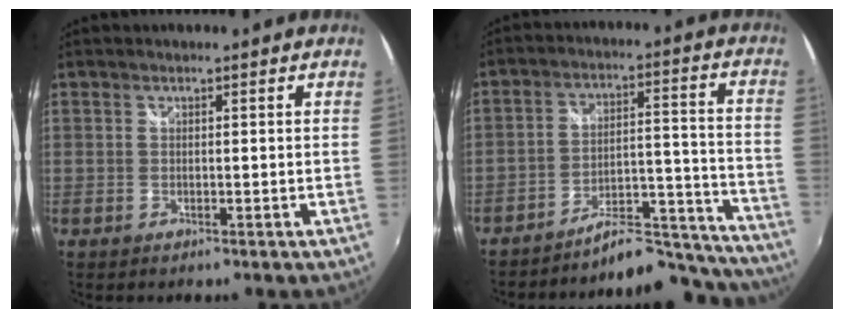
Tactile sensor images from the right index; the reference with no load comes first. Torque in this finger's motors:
{"motor_torque": [0.21, -0.21, 0.03, -0.04]}